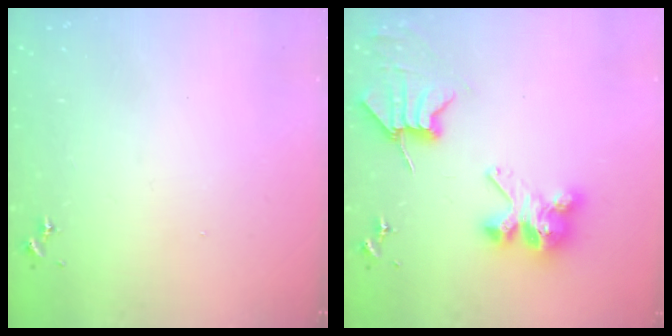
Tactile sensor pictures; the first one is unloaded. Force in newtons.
{"total": 9.0, "press": 8.9, "slide": 1.2}